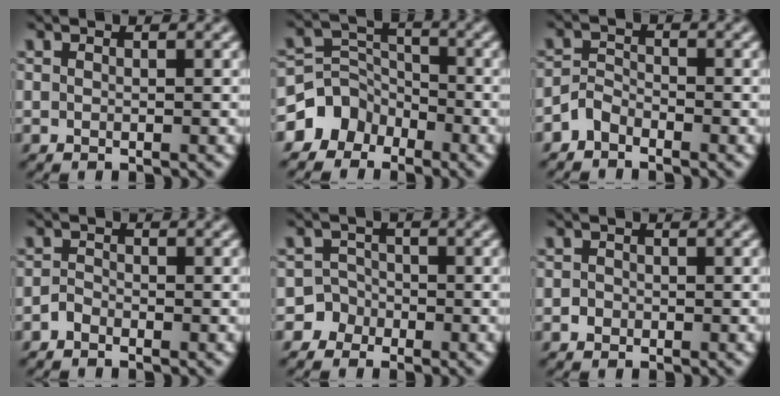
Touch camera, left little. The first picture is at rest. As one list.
[{"total": 5.0, "force": [-3.2, 3.7, 0.7], "torque": [0.012, 0.016, -0.073]}, {"total": 2.0, "force": [-1.7, 1.0, 0.4], "torque": [-0.007, 0.010, -0.038]}, {"total": 1.1, "force": [-0.9, 0.6, 0.3], "torque": [-0.007, 0.004, -0.020]}, {"total": 3.6, "force": [-2.0, 2.9, -0.3], "torque": [0.047, 0.004, -0.043]}, {"total": 0.8, "force": [-0.4, 0.7, 0.1], "torque": [0.000, -0.001, -0.010]}]